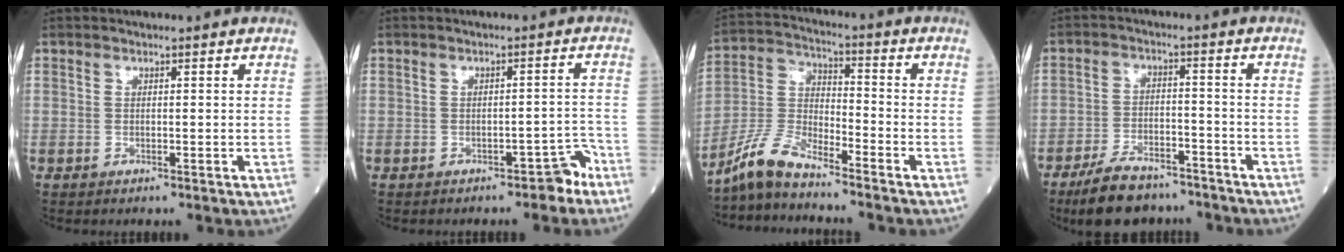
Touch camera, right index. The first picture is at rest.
{"total": 3.4, "force": [-2.6, 1.2, 1.8], "torque": [-0.014, 0.017, -0.033]}
{"total": 8.1, "force": [-7.2, 1.4, 3.4], "torque": [-0.084, 0.004, -0.144]}
{"total": 10.7, "force": [-8.9, 3.9, 4.6], "torque": [-0.084, -0.004, -0.147]}